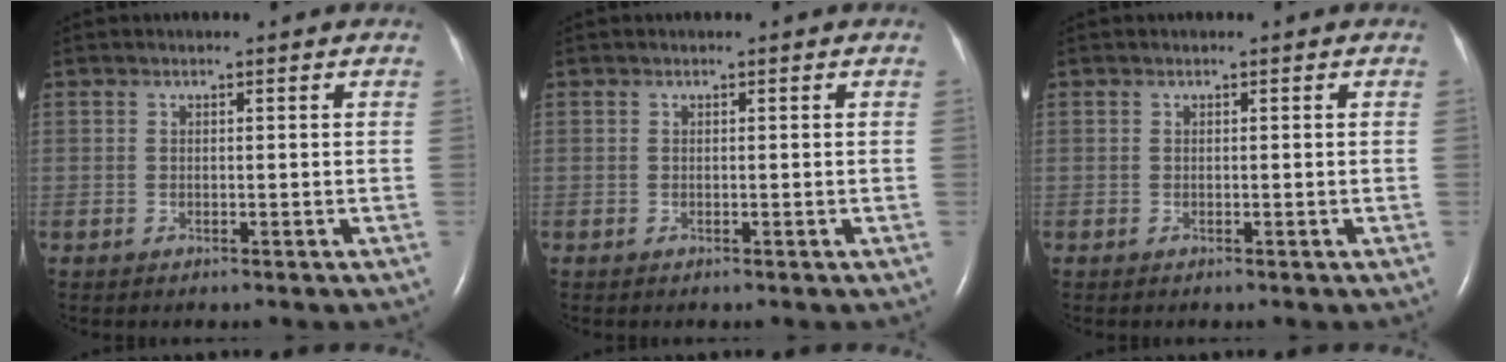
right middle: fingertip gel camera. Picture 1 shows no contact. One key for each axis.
{"total": 0.0}
{"total": 0.0}